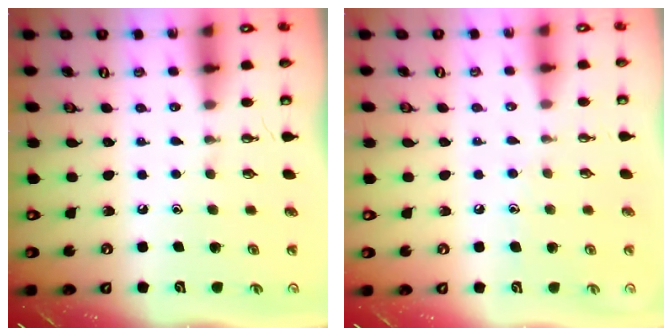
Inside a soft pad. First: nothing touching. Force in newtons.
{"total": 4.8, "press": 4.7, "slide": 0.5}